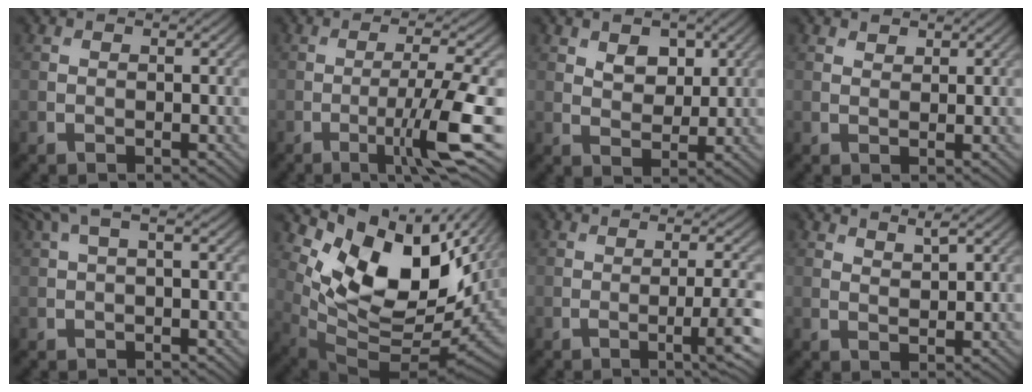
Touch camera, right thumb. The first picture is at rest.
{"total": 7.6, "force": [-2.6, 0.5, 7.2], "torque": [-0.119, 0.008, -0.051]}
{"total": 3.7, "force": [1.7, 2.4, 2.2], "torque": [-0.040, -0.010, 0.029]}
{"total": 1.0, "force": [0.9, 0.4, 0.3], "torque": [-0.006, -0.003, 0.018]}
{"total": 3.1, "force": [0.9, 0.8, 2.9], "torque": [-0.056, 0.014, 0.014]}
{"total": 13.0, "force": [6.0, 7.1, 9.1], "torque": [-0.175, -0.006, 0.122]}
{"total": 4.2, "force": [-1.1, 0.5, 4.1], "torque": [-0.067, 0.004, -0.021]}
{"total": 1.7, "force": [1.4, 0.3, 0.9], "torque": [-0.021, -0.004, 0.030]}